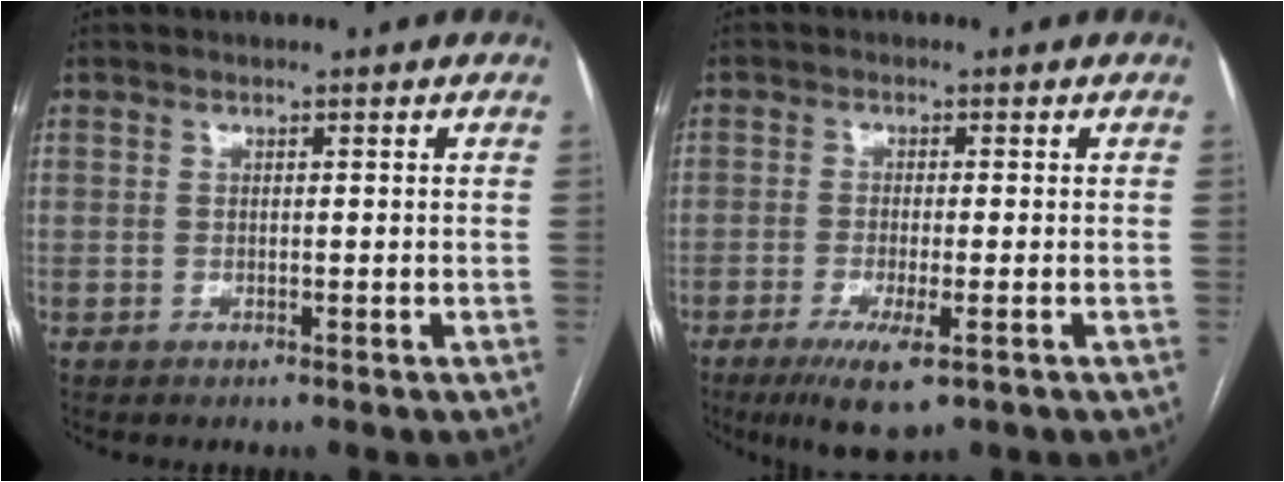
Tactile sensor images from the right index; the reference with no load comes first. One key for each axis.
{"total": 6.6, "fx": -3.5, "fy": 1.1, "fz": 5.5, "tx": -0.100, "ty": -0.018, "tz": -0.055}